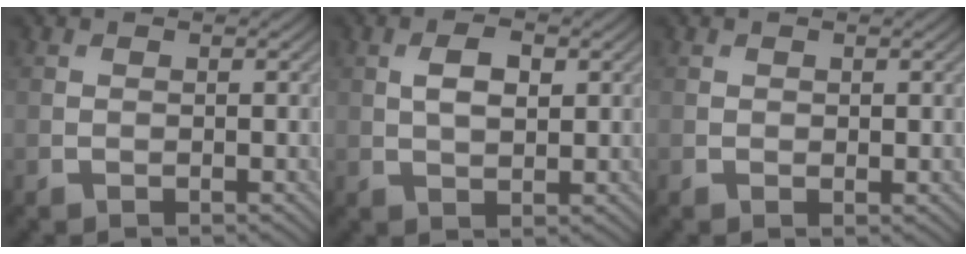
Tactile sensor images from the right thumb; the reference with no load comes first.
{"total": 3.6, "force": [1.0, 1.8, 2.9], "torque": [-0.060, 0.001, 0.018]}
{"total": 0.6, "force": [0.3, 0.4, 0.4], "torque": [-0.003, -0.003, 0.006]}